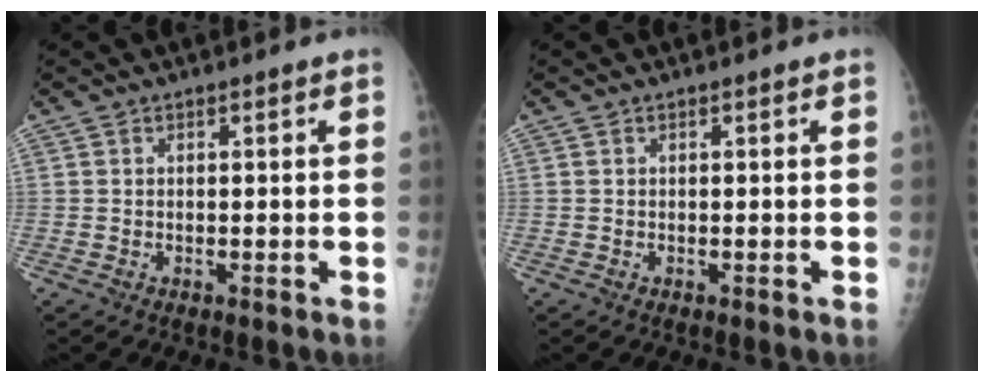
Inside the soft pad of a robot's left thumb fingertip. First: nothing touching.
{"total": 0.0}